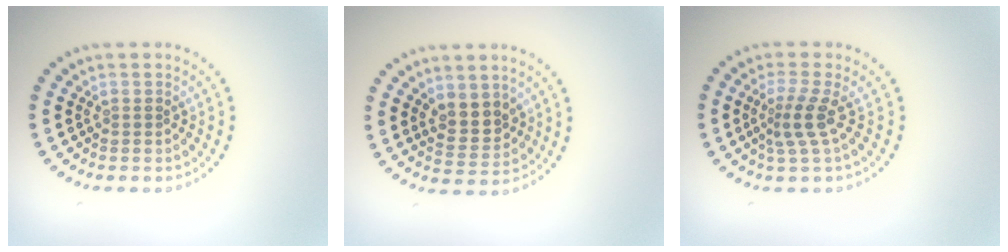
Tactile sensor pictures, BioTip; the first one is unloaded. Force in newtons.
{"total": 2.7, "press": 2.5, "slide": 1.0}
{"total": 2.6, "press": 1.8, "slide": 1.8}